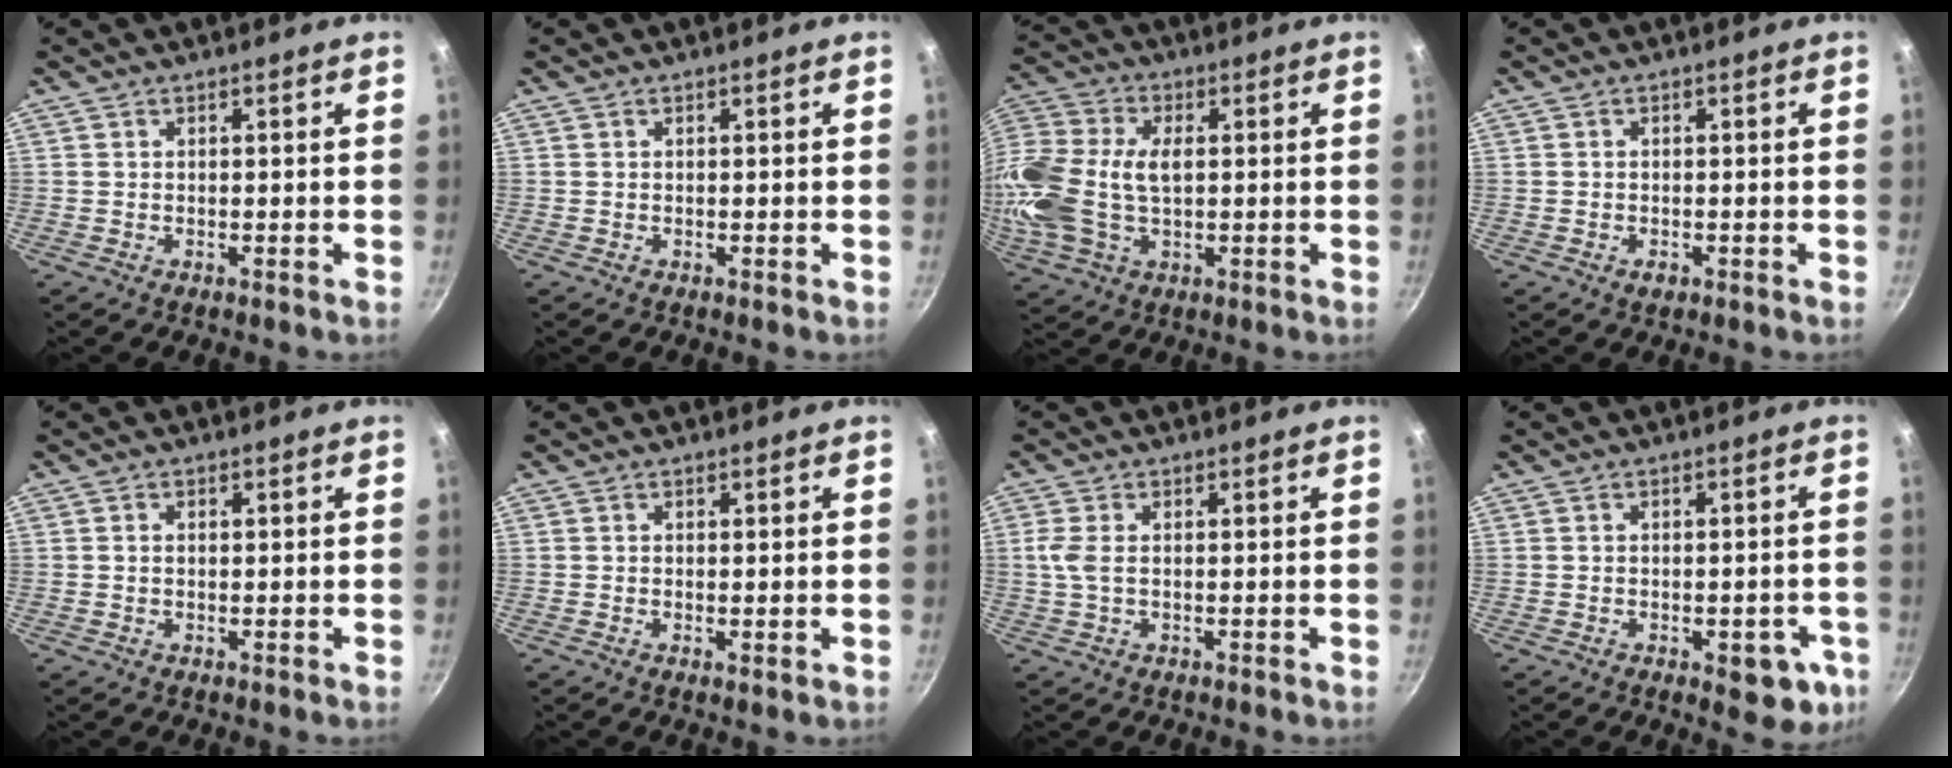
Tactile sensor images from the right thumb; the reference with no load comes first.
{"total": 0.0}
{"total": 19.0, "force": [0.4, 12.2, 14.5], "torque": [-0.321, 0.027, 0.002]}
{"total": 1.5, "force": [-0.7, 1.1, 0.8], "torque": [-0.012, 0.002, -0.011]}
{"total": 1.1, "force": [0.1, 0.9, 0.7], "torque": [-0.013, 0.004, 0.001]}
{"total": 0.8, "force": [0.2, 0.4, 0.7], "torque": [-0.014, -0.003, 0.000]}
{"total": 3.4, "force": [0.2, 1.9, 2.8], "torque": [-0.066, 0.002, 0.001]}
{"total": 8.2, "force": [-2.9, 4.1, 6.5], "torque": [-0.045, 0.009, -0.032]}